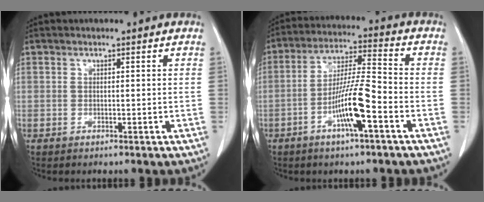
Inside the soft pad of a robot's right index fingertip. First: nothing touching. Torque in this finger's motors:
{"motor_torque": [1.87, -0.27, 0.96, 0.15]}